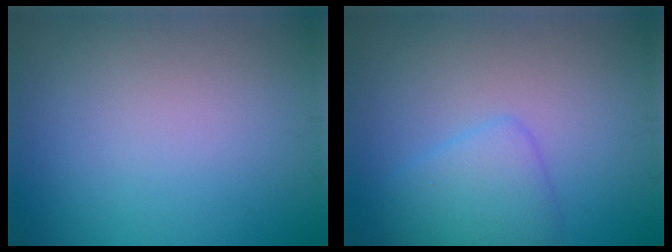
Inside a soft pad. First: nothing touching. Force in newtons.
{"total": 3.2, "press": 3.2, "slide": 0.2}